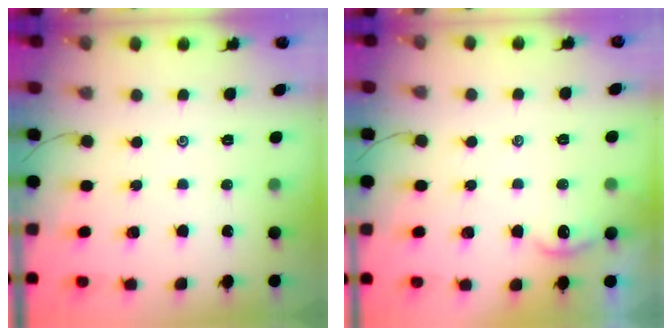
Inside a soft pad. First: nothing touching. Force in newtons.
{"total": 1.5, "press": 1.5, "slide": 0.2}